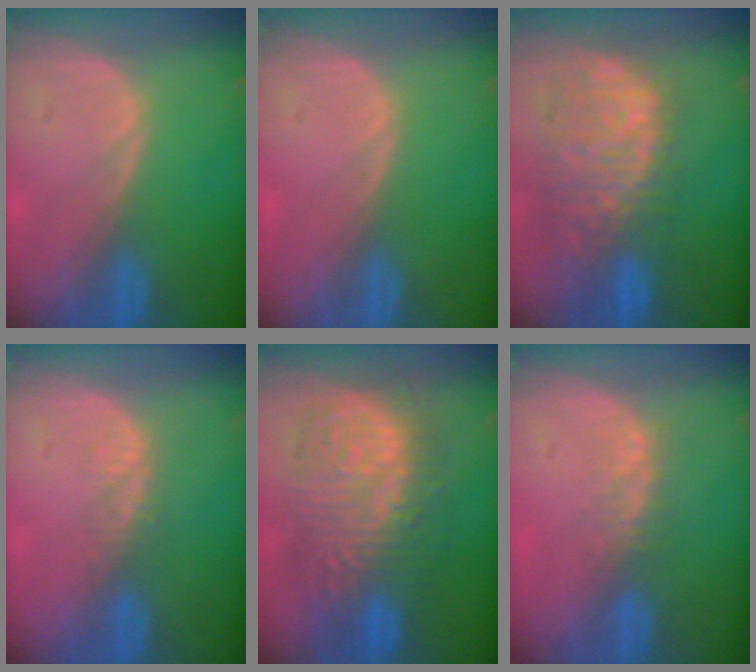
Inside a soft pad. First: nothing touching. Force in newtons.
{"total": 0.0}
{"total": 12.0, "press": 9.8, "slide": 6.8}
{"total": 2.5, "press": 1.9, "slide": 1.7}
{"total": 13.4, "press": 13.4, "slide": 1.3}
{"total": 3.1, "press": 2.7, "slide": 1.5}